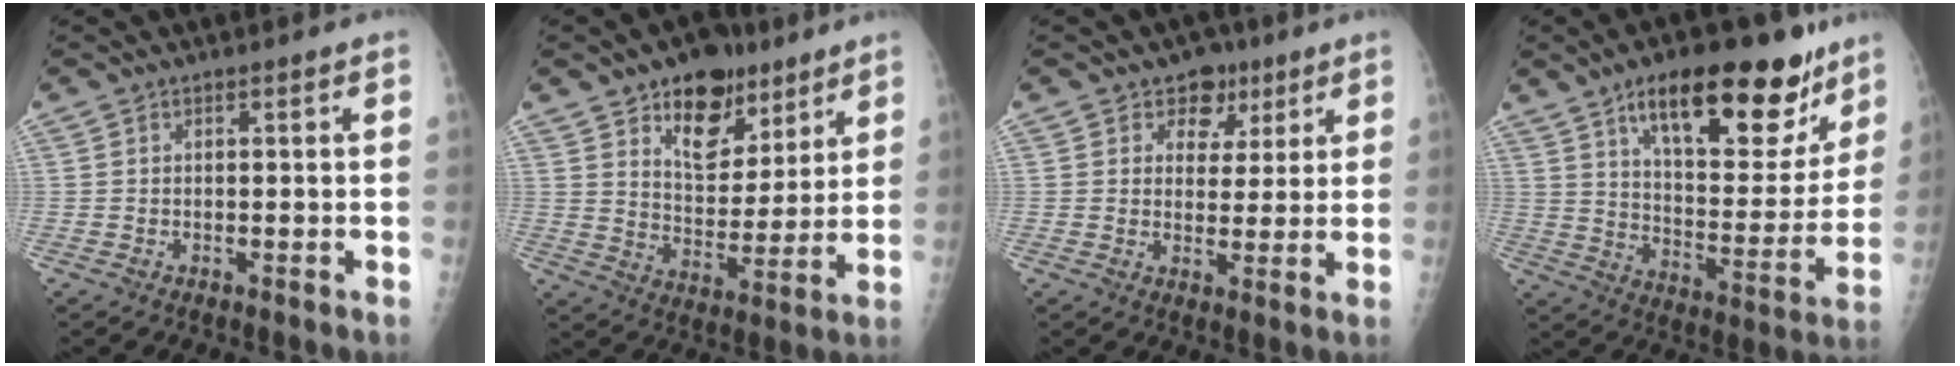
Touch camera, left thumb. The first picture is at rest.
{"total": 13.0, "force": [8.1, 7.4, 6.9], "torque": [-0.068, -0.050, 0.134]}
{"total": 6.4, "force": [3.5, 5.0, 1.9], "torque": [0.009, -0.010, 0.049]}
{"total": 24.3, "force": [14.8, 10.0, 16.5], "torque": [-0.189, -0.051, 0.229]}